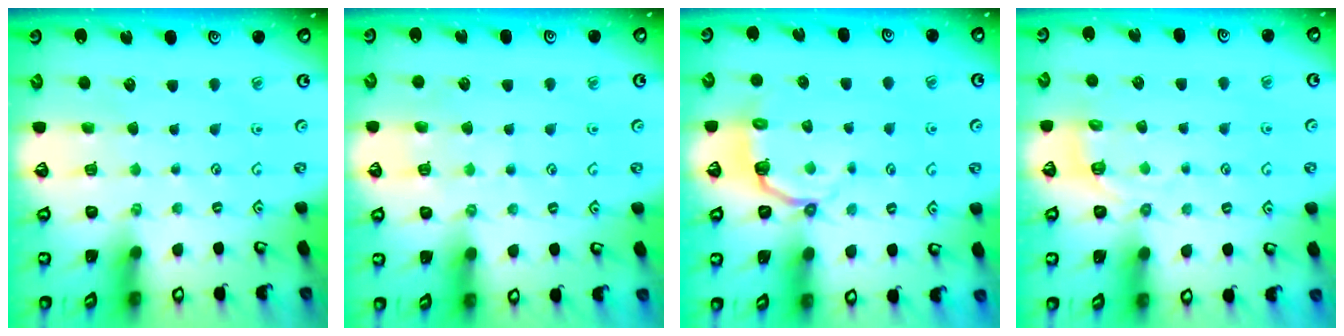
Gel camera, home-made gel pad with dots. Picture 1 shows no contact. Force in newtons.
{"total": 5.3, "press": 5.3, "slide": 0.6}
{"total": 4.1, "press": 2.5, "slide": 3.2}
{"total": 3.8, "press": 3.3, "slide": 2.0}